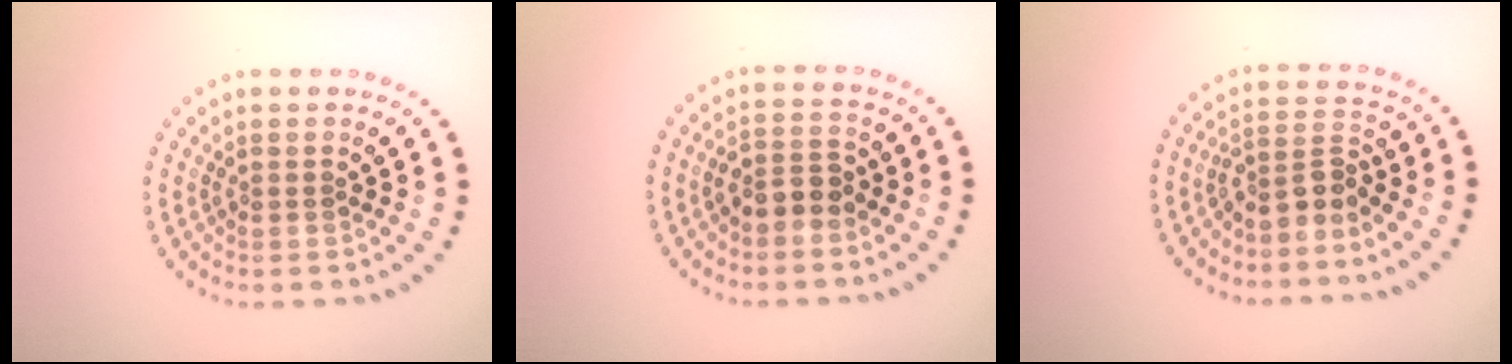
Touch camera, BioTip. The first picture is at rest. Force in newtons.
{"total": 2.5, "press": 2.3, "slide": 1.0}
{"total": 2.7, "press": 2.0, "slide": 1.8}